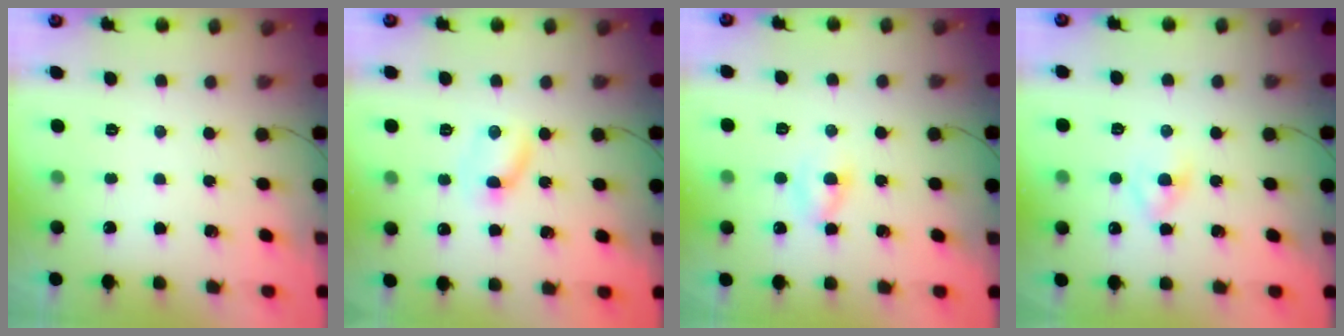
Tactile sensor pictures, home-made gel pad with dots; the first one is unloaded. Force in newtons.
{"total": 5.0, "press": 4.9, "slide": 1.3}
{"total": 2.3, "press": 2.1, "slide": 1.0}
{"total": 2.6, "press": 2.4, "slide": 1.1}